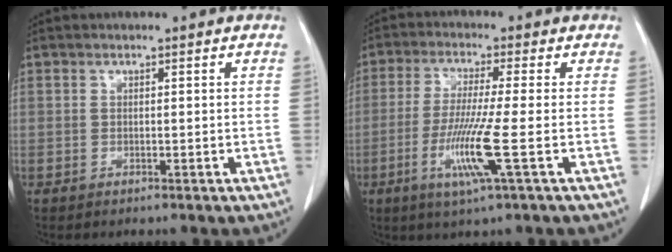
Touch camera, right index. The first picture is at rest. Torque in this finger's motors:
{"motor_torque": [1.34, -0.45, 0.69, 0.21]}